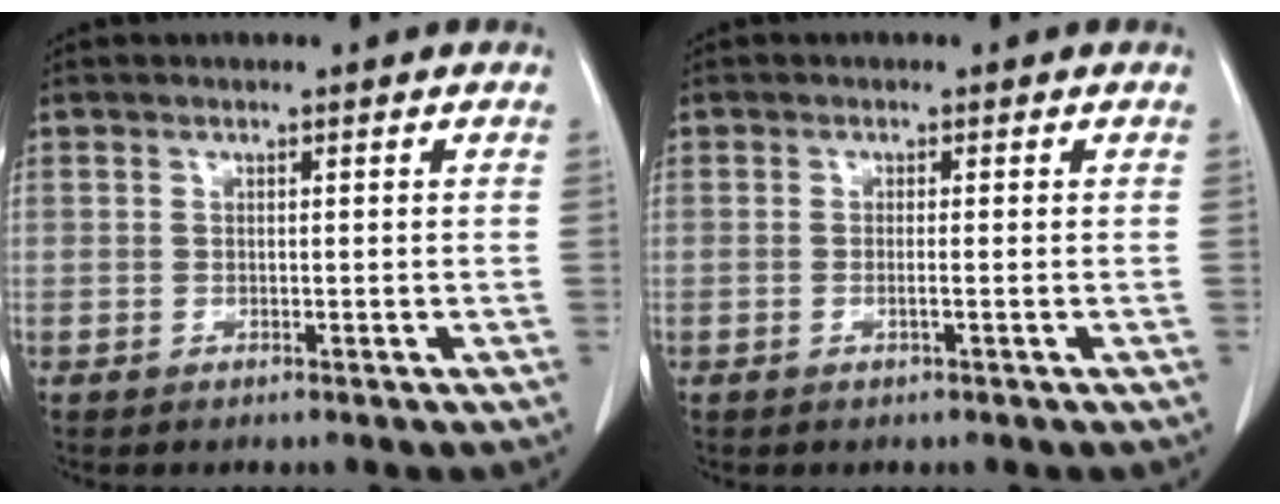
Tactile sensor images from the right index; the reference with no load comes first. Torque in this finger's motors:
{"motor_torque": [-0.12, 0.05, 0.00, -0.01]}